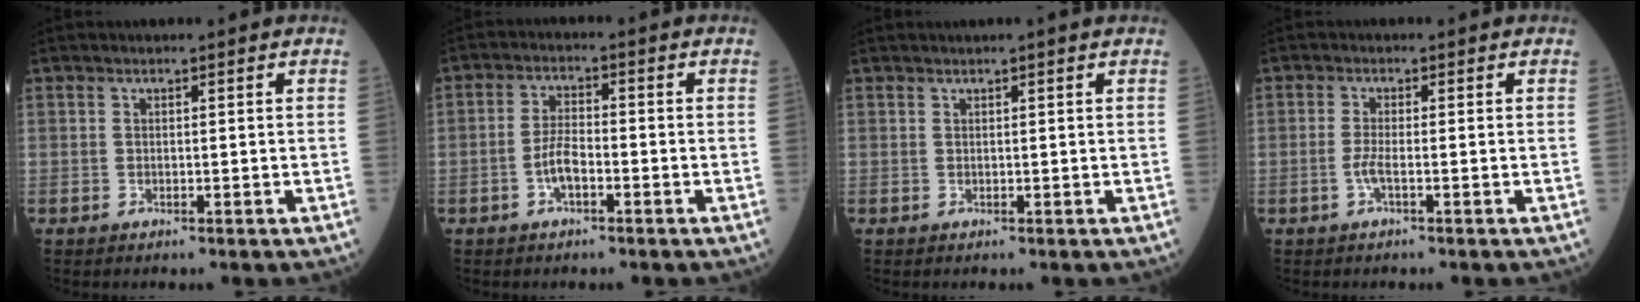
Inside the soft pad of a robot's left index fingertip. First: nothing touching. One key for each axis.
{"total": 4.0, "fx": -1.7, "fy": 1.3, "fz": 3.3, "tx": -0.067, "ty": 0.008, "tz": -0.036}
{"total": 1.1, "fx": 0.8, "fy": -0.2, "fz": 0.6, "tx": -0.011, "ty": 0.011, "tz": 0.018}
{"total": 1.9, "fx": -0.9, "fy": 0.0, "fz": 1.6, "tx": -0.036, "ty": -0.001, "tz": -0.021}